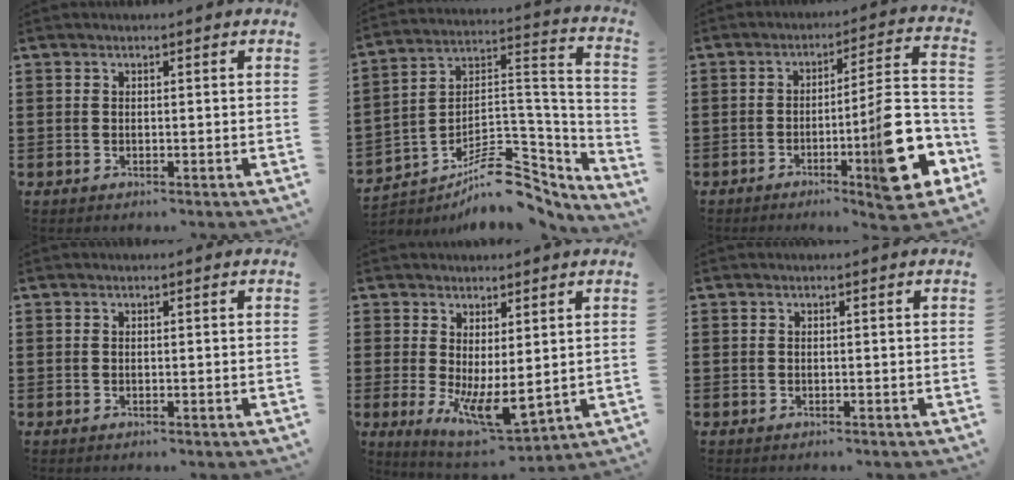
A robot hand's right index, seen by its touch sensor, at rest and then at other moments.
{"total": 10.5, "force": [-6.9, 5.1, 6.0], "torque": [-0.087, 0.023, -0.125]}
{"total": 13.2, "force": [-4.8, 2.3, 12.0], "torque": [-0.168, -0.021, -0.085]}
{"total": 0.0}
{"total": 5.9, "force": [-0.6, 2.0, 5.6], "torque": [-0.097, -0.020, -0.002]}
{"total": 0.0}